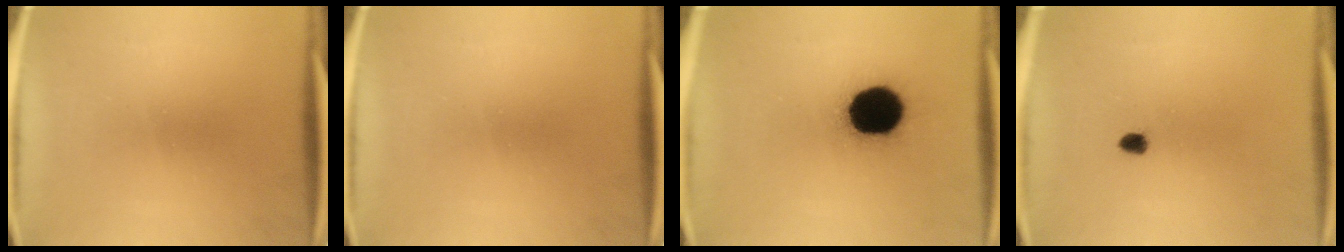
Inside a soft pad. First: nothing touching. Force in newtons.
{"total": 0.0}
{"total": 19.8}
{"total": 1.5}